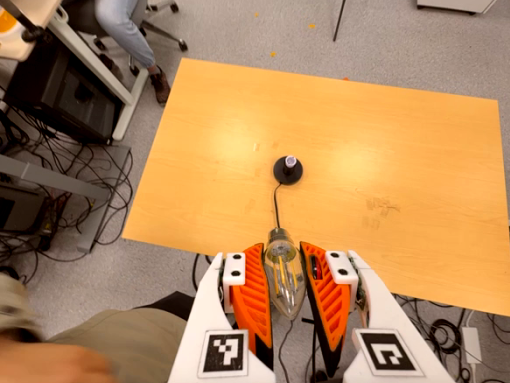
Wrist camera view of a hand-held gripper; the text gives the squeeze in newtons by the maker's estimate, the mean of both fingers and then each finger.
{"total": 20.4, "left": 22.6, "right": 18.3}